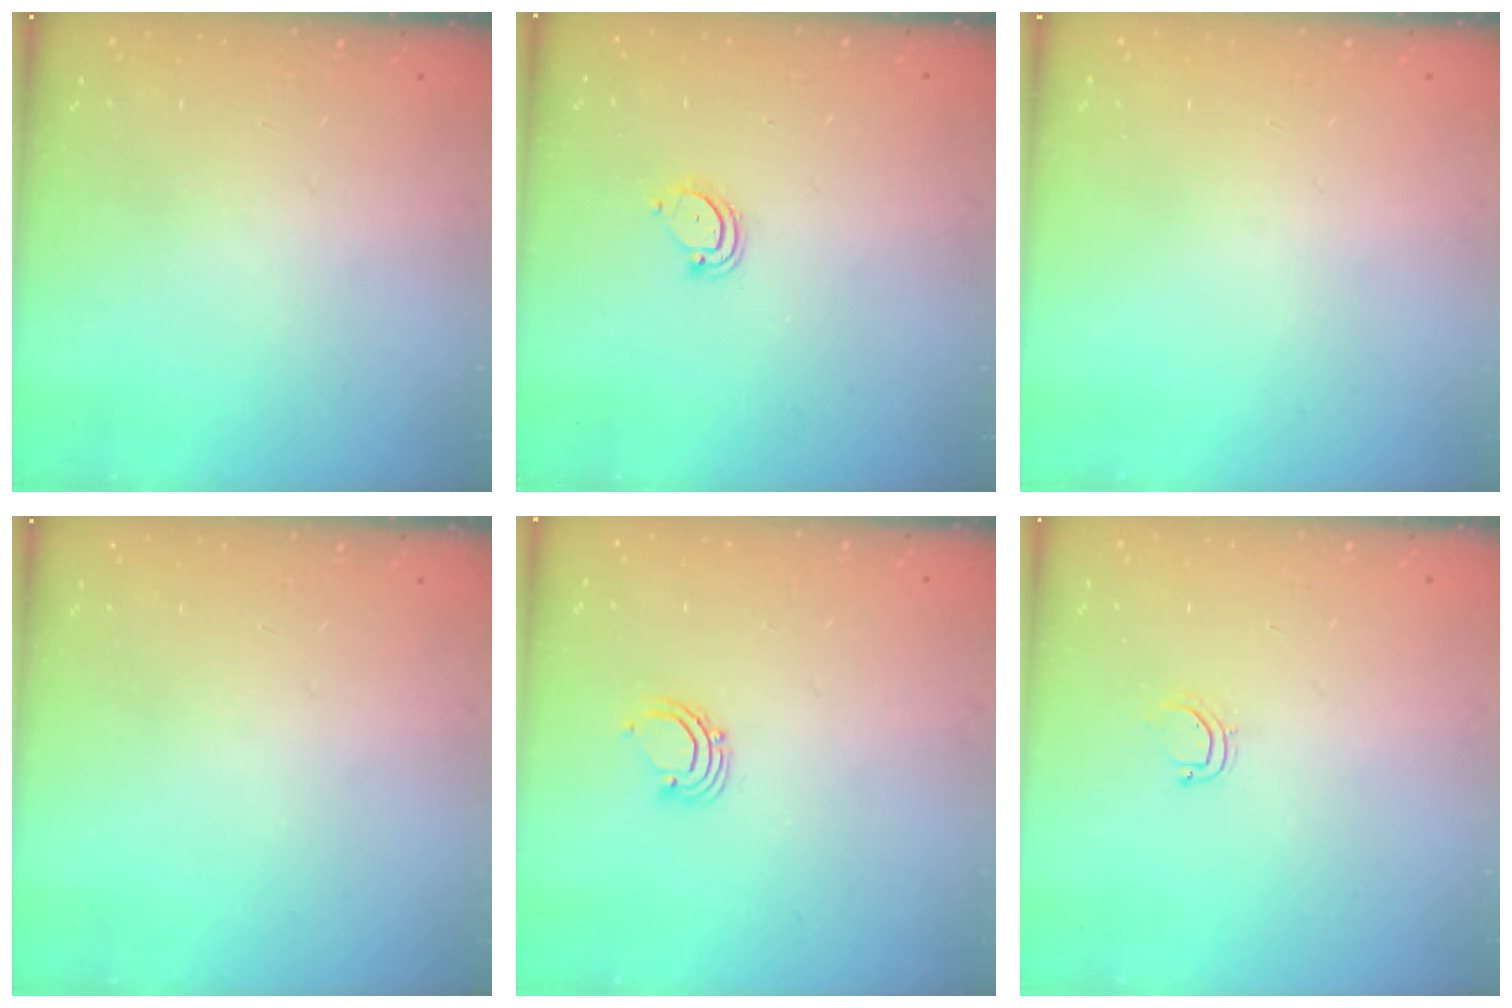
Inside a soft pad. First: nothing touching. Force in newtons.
{"total": 3.8, "press": 3.8, "slide": 0.4}
{"total": 0.0}
{"total": 0.0}
{"total": 2.9, "press": 2.9, "slide": 0.2}
{"total": 4.6, "press": 4.6, "slide": 0.4}